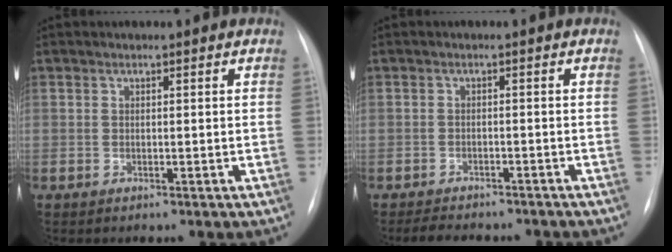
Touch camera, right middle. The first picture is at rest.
{"total": 7.7, "force": [-6.9, 2.1, 2.7], "torque": [-0.041, -0.002, -0.089]}